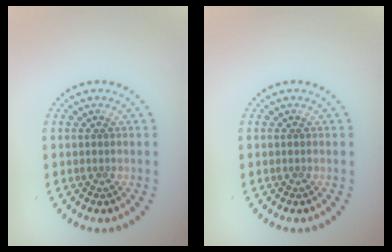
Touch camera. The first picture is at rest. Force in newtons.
{"total": 0.0}